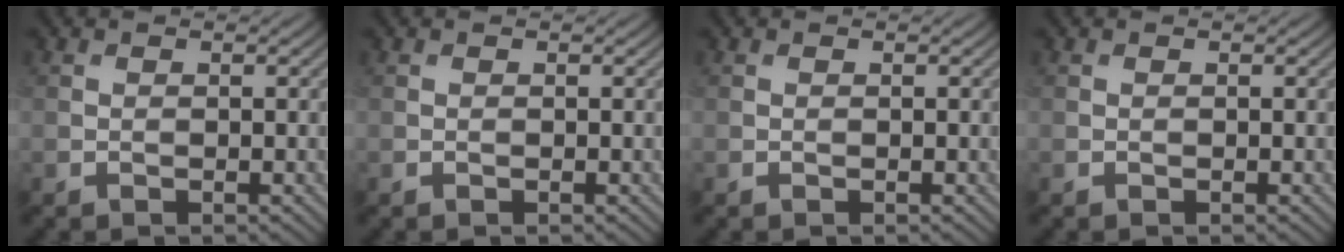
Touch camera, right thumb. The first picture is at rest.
{"total": 0.0}
{"total": 0.0}
{"total": 0.0}